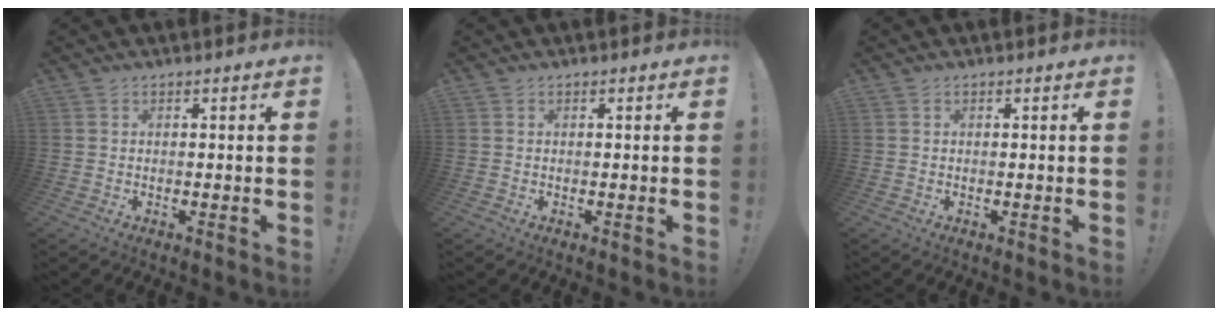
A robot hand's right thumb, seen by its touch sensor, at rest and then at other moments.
{"total": 0.0}
{"total": 0.0}